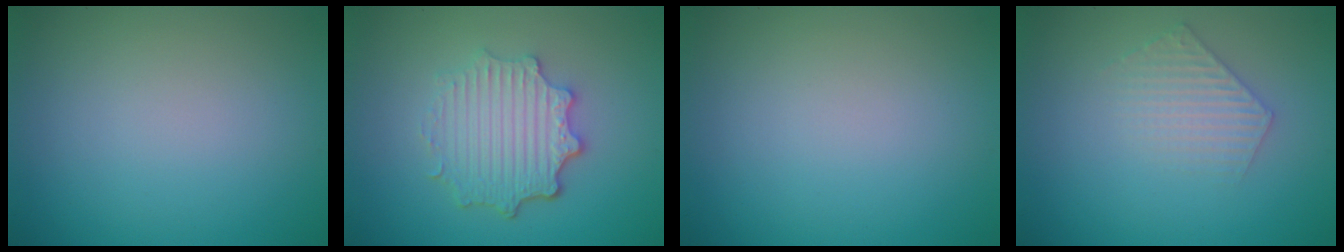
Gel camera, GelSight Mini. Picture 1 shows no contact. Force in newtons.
{"total": 4.9, "press": 3.7, "slide": 3.2}
{"total": 0.0}
{"total": 2.2, "press": 2.1, "slide": 0.4}